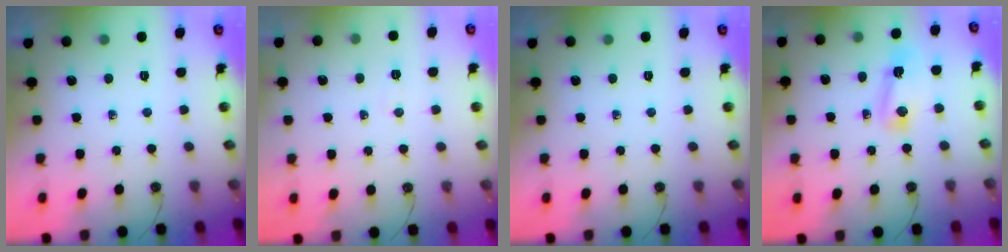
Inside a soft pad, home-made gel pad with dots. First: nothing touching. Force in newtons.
{"total": 10.6, "press": 4.9, "slide": 9.4}
{"total": 0.0}
{"total": 5.2, "press": 5.1, "slide": 0.7}